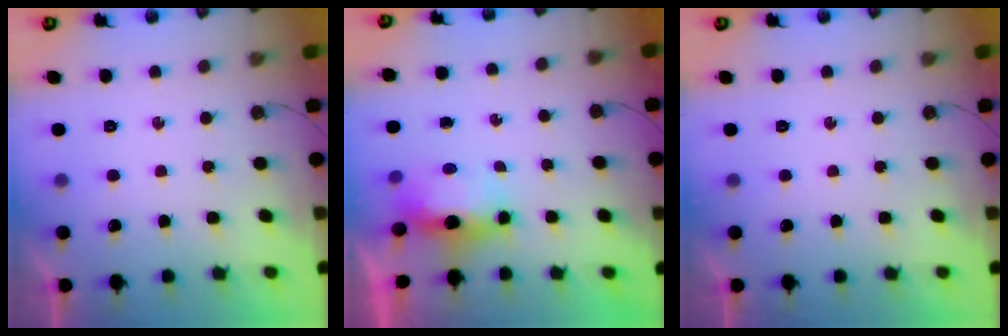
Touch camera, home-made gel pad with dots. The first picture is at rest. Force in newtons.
{"total": 7.8, "press": 6.6, "slide": 4.2}
{"total": 0.0}